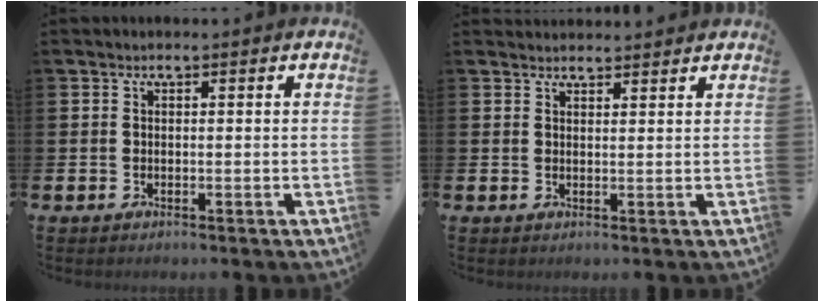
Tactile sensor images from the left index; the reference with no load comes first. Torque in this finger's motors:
{"motor_torque": [0.34, -1.80, 0.04, -0.03]}